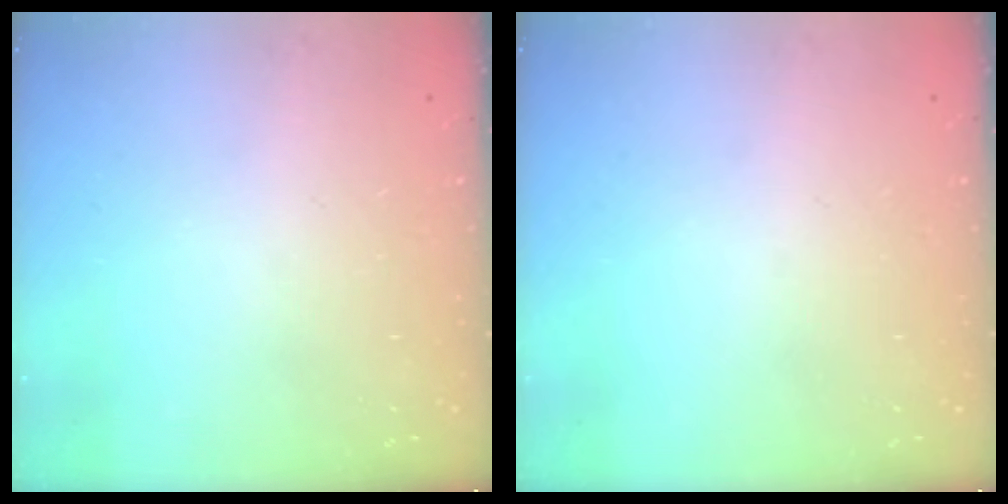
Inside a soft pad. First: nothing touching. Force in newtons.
{"total": 0.0}